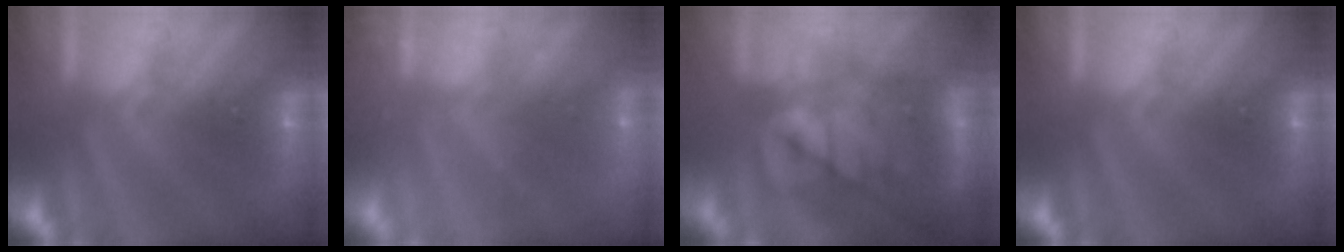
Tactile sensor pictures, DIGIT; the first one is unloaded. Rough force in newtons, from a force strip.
{"total": 2.3}
{"total": 9.1}
{"total": 0.0}